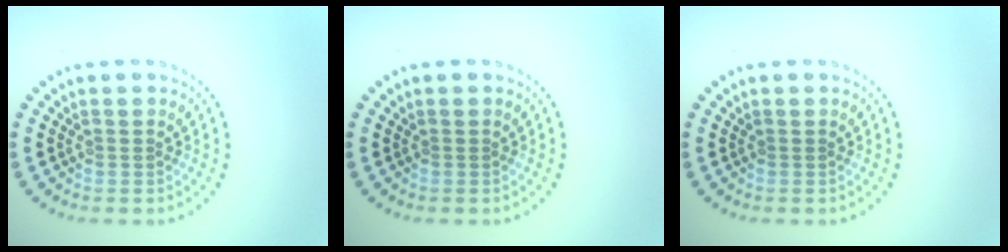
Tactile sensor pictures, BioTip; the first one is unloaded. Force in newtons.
{"total": 0.0}
{"total": 0.0}